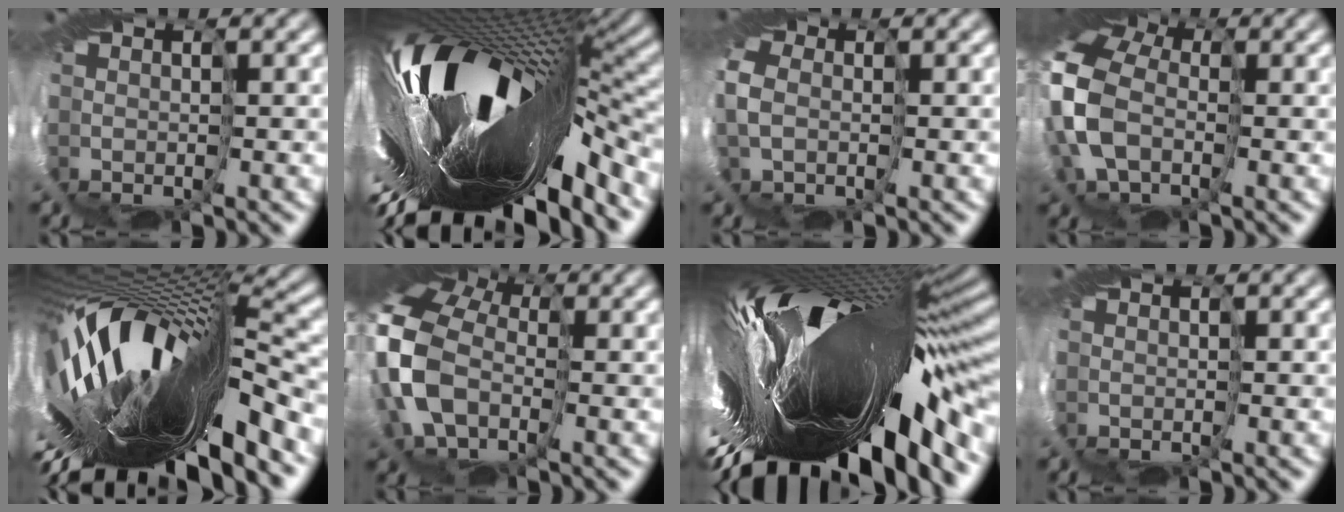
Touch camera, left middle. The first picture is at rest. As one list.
[{"total": 17.6, "force": [-5.6, 6.3, 15.5], "torque": [-0.281, -0.045, -0.108]}, {"total": 4.0, "force": [-0.5, 3.1, 2.6], "torque": [-0.073, -0.011, -0.005]}, {"total": 12.6, "force": [0.0, 9.1, 8.7], "torque": [-0.204, -0.025, -0.022]}, {"total": 16.8, "force": [-5.2, 6.3, 14.7], "torque": [-0.271, -0.038, -0.099]}, {"total": 12.3, "force": [-1.0, 8.2, 9.1], "torque": [-0.221, -0.030, -0.029]}, {"total": 18.2, "force": [-4.2, 6.2, 16.6], "torque": [-0.285, -0.035, -0.096]}, {"total": 0.0}]